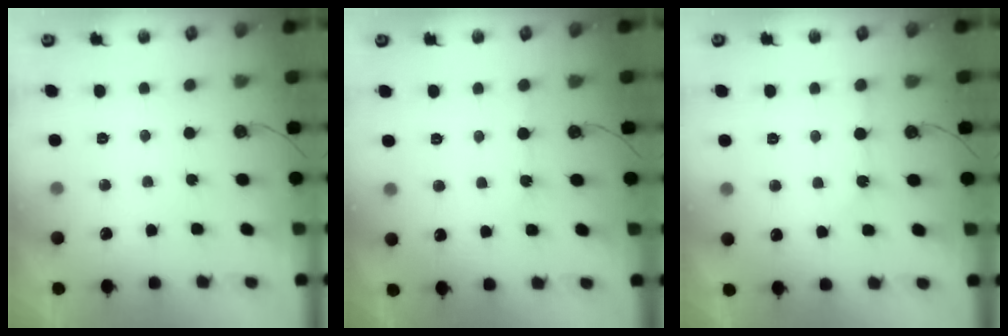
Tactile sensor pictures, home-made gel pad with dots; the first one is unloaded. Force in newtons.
{"total": 2.3, "press": 2.3, "slide": 0.4}
{"total": 1.8, "press": 1.7, "slide": 0.4}